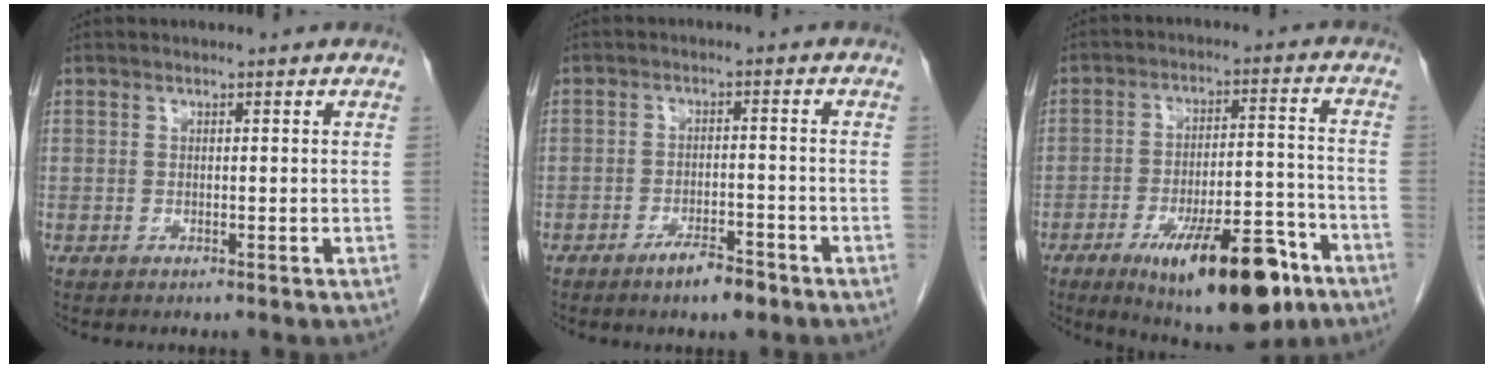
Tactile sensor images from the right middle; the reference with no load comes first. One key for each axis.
{"total": 4.3, "fx": -3.1, "fy": 1.0, "fz": 2.7, "tx": -0.046, "ty": 0.001, "tz": -0.050}
{"total": 17.1, "fx": -9.9, "fy": 4.7, "fz": 13.1, "tx": -0.163, "ty": 0.000, "tz": -0.144}